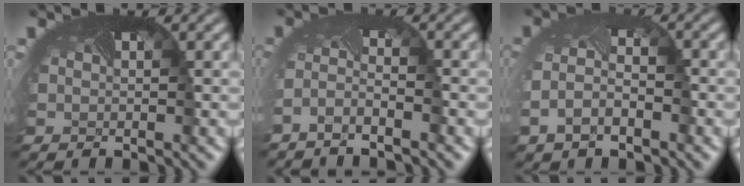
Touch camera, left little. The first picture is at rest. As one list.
[{"total": 2.1, "force": [-2.0, -0.3, 0.8], "torque": [-0.024, -0.006, -0.044]}, {"total": 3.2, "force": [-1.5, 1.6, 2.3], "torque": [-0.056, -0.008, -0.028]}]